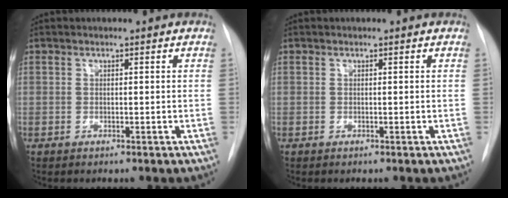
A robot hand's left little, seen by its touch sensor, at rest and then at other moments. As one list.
[{"total": 0.0}]